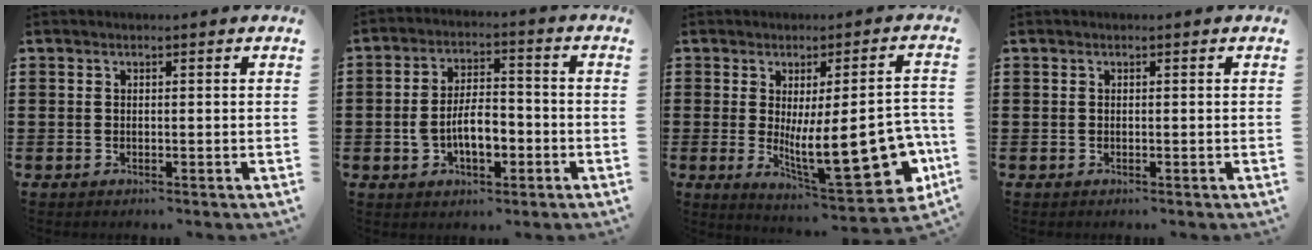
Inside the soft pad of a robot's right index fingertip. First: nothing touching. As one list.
[{"total": 7.5, "force": [-2.2, 3.6, 6.3], "torque": [-0.120, 0.003, -0.045]}, {"total": 15.8, "force": [-3.2, 4.7, 14.8], "torque": [-0.213, -0.021, -0.039]}, {"total": 0.0}]